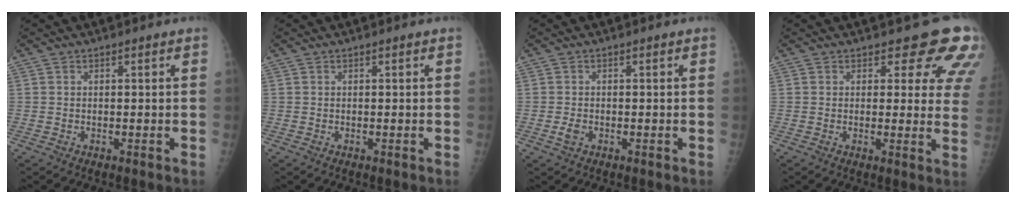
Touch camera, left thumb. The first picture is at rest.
{"total": 0.0}
{"total": 1.6, "force": [-0.7, 1.1, 1.0], "torque": [-0.017, -0.001, -0.014]}
{"total": 10.1, "force": [7.4, 4.5, 5.1], "torque": [-0.009, -0.038, 0.060]}